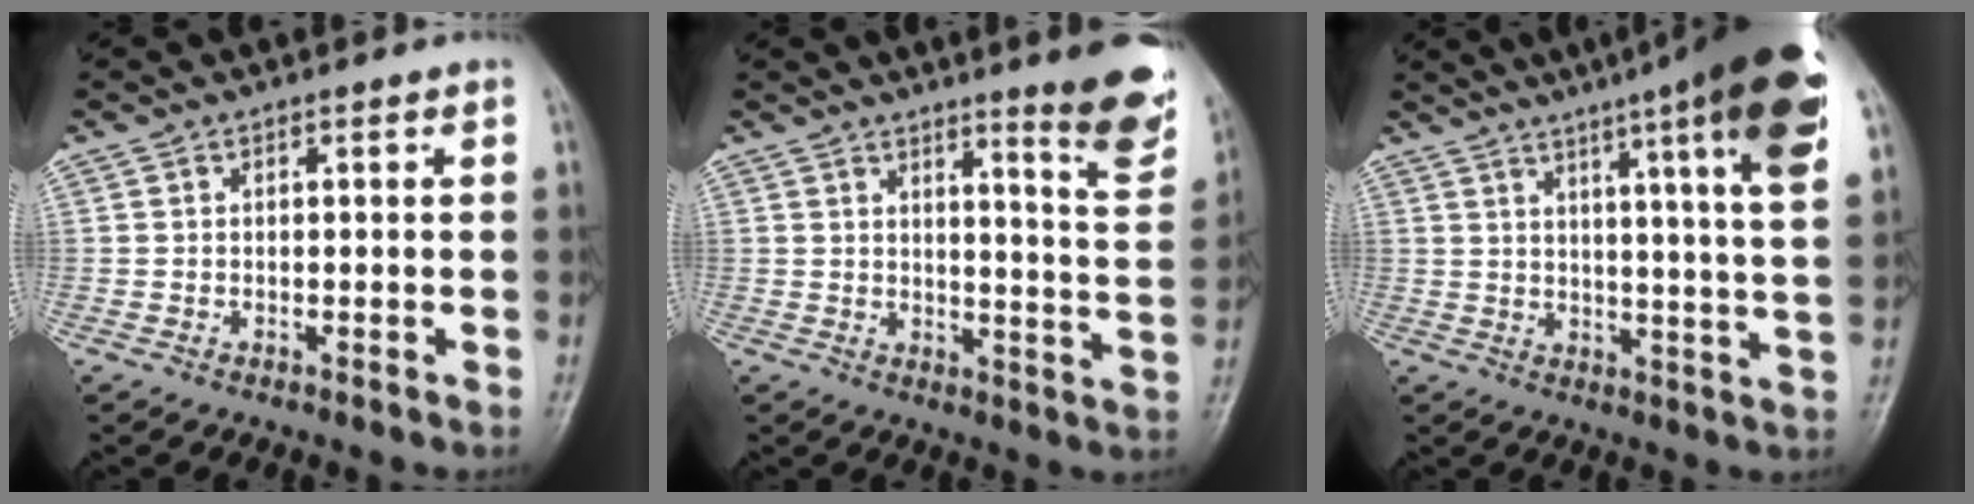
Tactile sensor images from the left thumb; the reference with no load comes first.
{"total": 11.8, "force": [8.1, 1.6, 8.4], "torque": [-0.082, -0.061, 0.099]}
{"total": 20.9, "force": [12.0, 1.9, 17.0], "torque": [-0.228, -0.027, 0.145]}